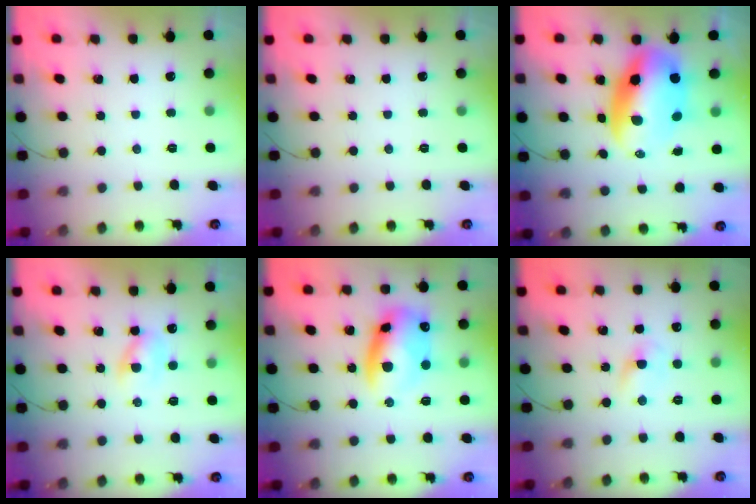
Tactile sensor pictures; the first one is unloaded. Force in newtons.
{"total": 0.0}
{"total": 13.3, "press": 12.8, "slide": 3.5}
{"total": 4.1, "press": 3.8, "slide": 1.5}
{"total": 11.7, "press": 11.5, "slide": 2.2}
{"total": 2.4, "press": 2.2, "slide": 1.0}